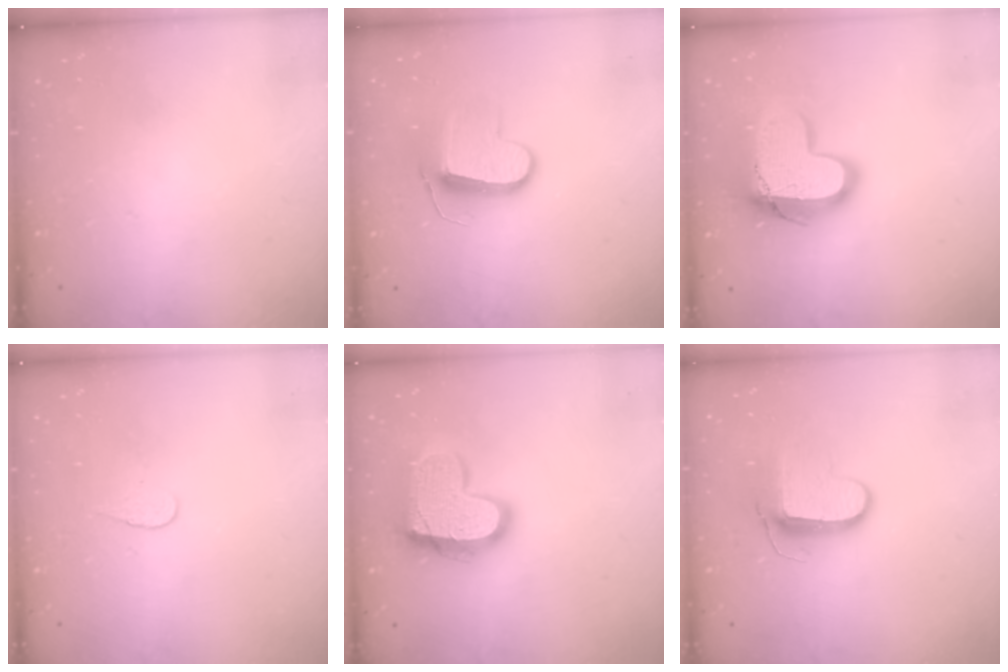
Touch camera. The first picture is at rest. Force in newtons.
{"total": 9.4, "press": 9.4, "slide": 0.2}
{"total": 16.7, "press": 16.7, "slide": 1.5}
{"total": 3.7, "press": 3.7, "slide": 0.4}
{"total": 18.3, "press": 18.3, "slide": 1.2}
{"total": 9.7, "press": 9.7, "slide": 0.9}